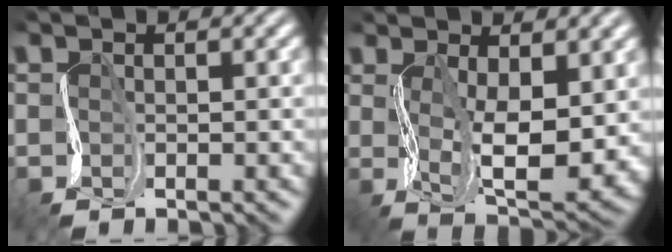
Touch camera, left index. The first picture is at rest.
{"total": 8.1, "force": [0.7, 3.2, 7.4], "torque": [-0.129, -0.010, 0.021]}